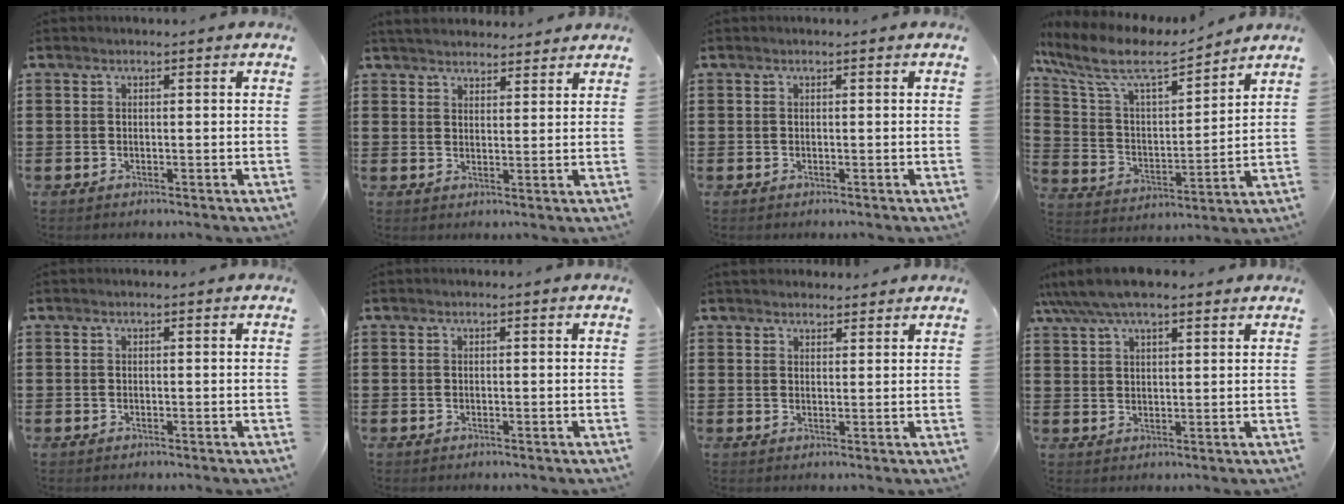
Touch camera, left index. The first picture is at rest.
{"total": 3.5, "force": [3.4, 0.6, 0.2], "torque": [-0.013, -0.006, 0.065]}
{"total": 0.0}
{"total": 9.3, "force": [7.6, 2.4, 4.9], "torque": [-0.127, -0.039, 0.128]}
{"total": 0.0}
{"total": 0.0}
{"total": 2.3, "force": [2.2, 0.7, 0.0], "torque": [-0.006, 0.000, 0.043]}
{"total": 6.3, "force": [5.2, 1.7, 3.2], "torque": [-0.075, -0.004, 0.095]}